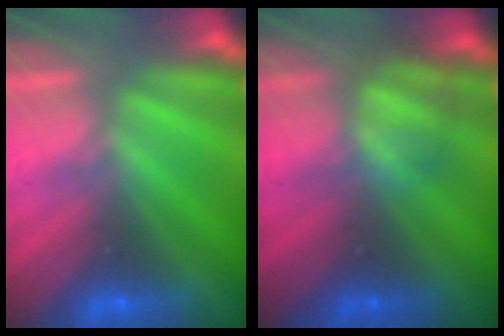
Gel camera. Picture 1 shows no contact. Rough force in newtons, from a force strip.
{"total": 2.4}